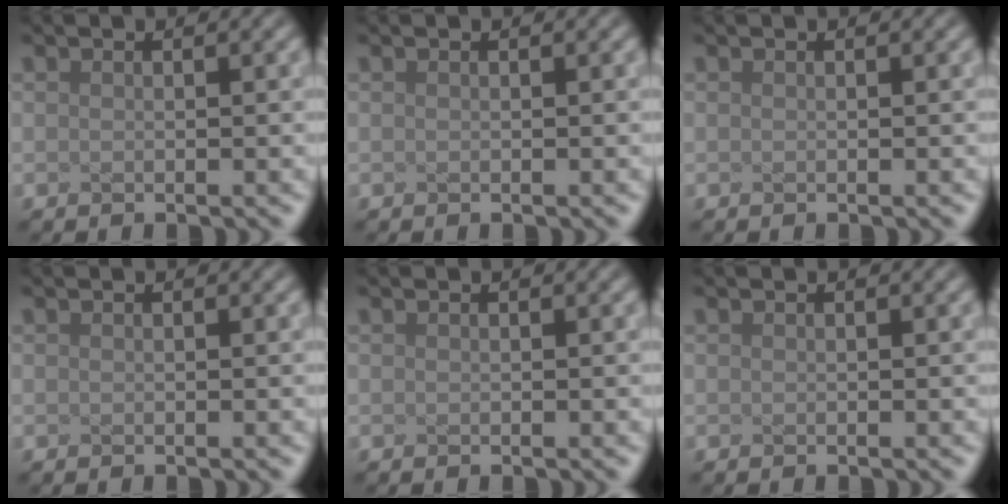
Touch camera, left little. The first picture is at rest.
{"total": 0.0}
{"total": 0.0}
{"total": 0.0}
{"total": 0.0}
{"total": 0.0}